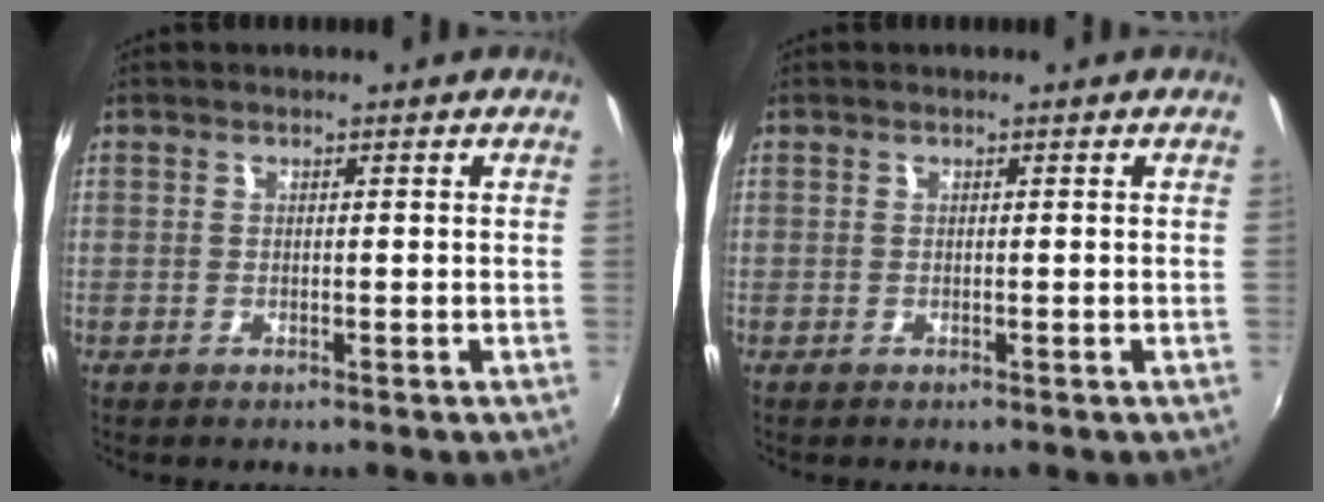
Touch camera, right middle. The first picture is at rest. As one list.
[{"total": 0.0}]